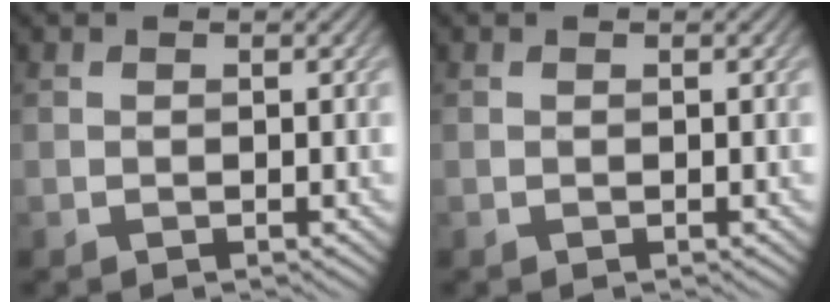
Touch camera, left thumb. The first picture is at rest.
{"total": 0.0}